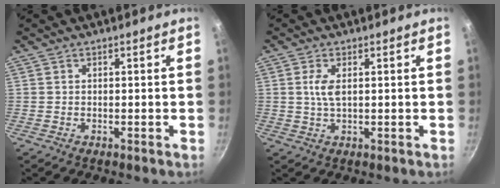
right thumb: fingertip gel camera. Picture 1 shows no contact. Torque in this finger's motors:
{"motor_torque": [0.77, 0.30, 0.74, -0.25, 0.02]}